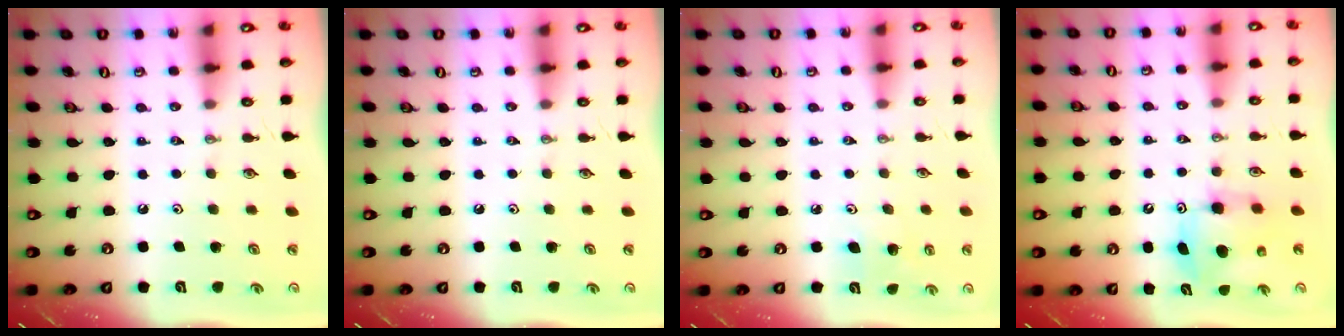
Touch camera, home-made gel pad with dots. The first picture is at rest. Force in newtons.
{"total": 0.0}
{"total": 5.6, "press": 5.3, "slide": 2.0}
{"total": 7.5, "press": 7.5, "slide": 0.3}